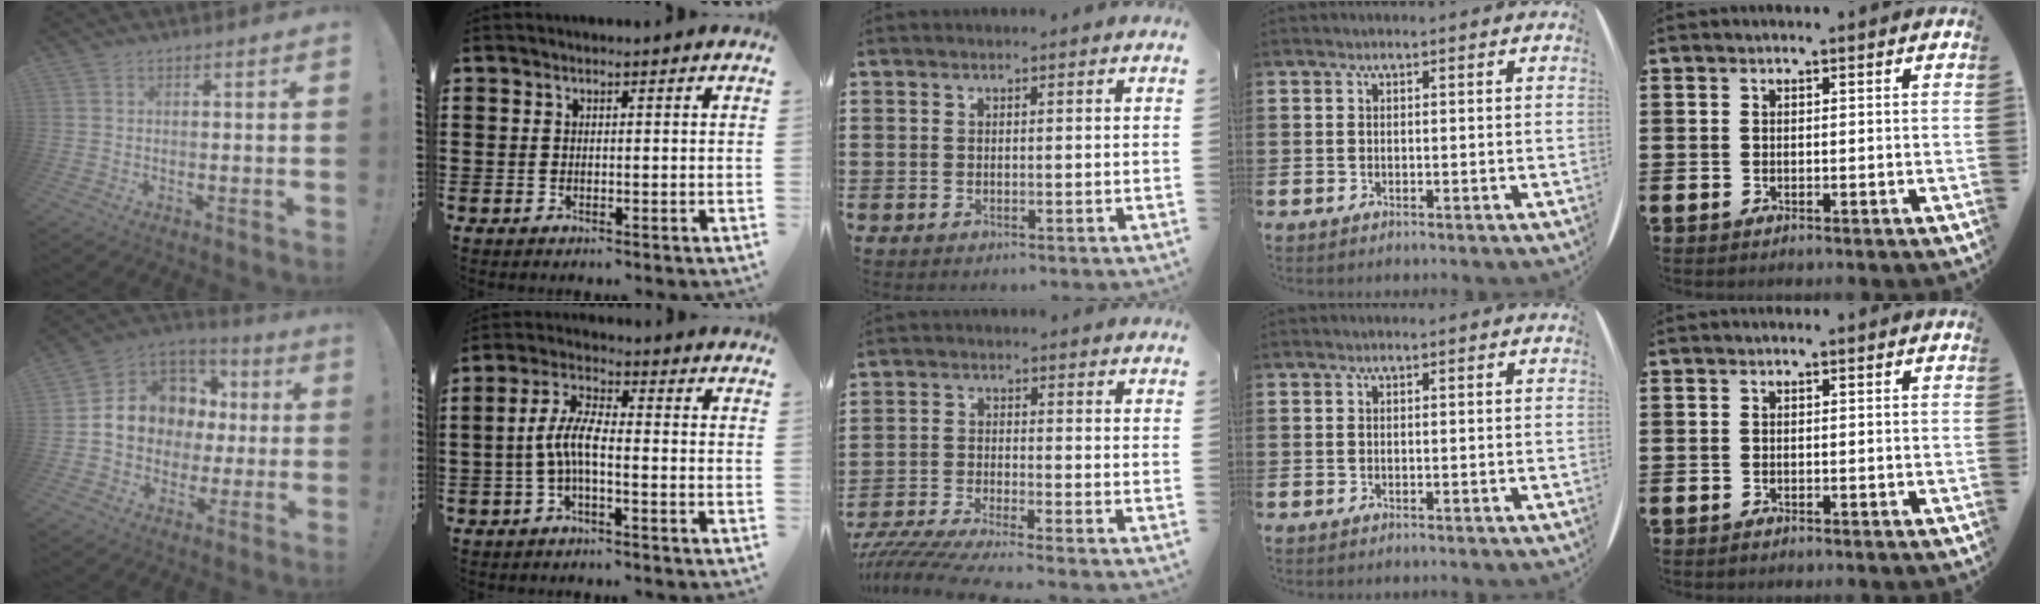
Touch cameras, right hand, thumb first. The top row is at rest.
{"thumb": {"total": 12.3, "force": [1.0, 10.9, 5.5], "torque": [-0.074, -0.004, 0.034]}, "index": {"total": 6.0, "force": [-1.5, 1.7, 5.6], "torque": [-0.133, -0.008, -0.036]}, "middle": {"total": 5.2, "force": [-4.9, -0.5, 1.5], "torque": [-0.049, -0.022, -0.102]}}